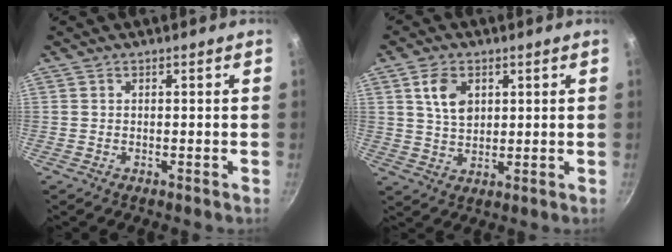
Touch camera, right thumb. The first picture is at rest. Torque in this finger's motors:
{"motor_torque": [-1.02, 0.58, 0.07, 0.45, 0.20]}